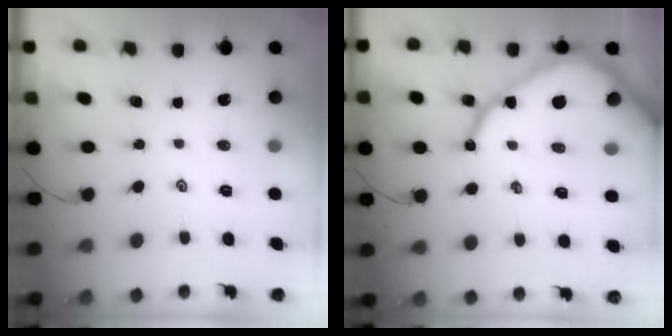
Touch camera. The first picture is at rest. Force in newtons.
{"total": 13.2, "press": 13.2, "slide": 1.2}